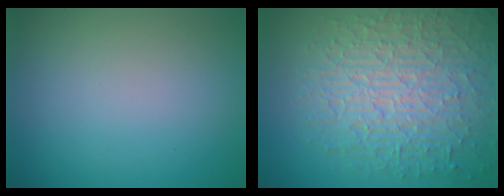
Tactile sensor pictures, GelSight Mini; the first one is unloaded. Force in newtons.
{"total": 10.0, "press": 6.7, "slide": 7.4}